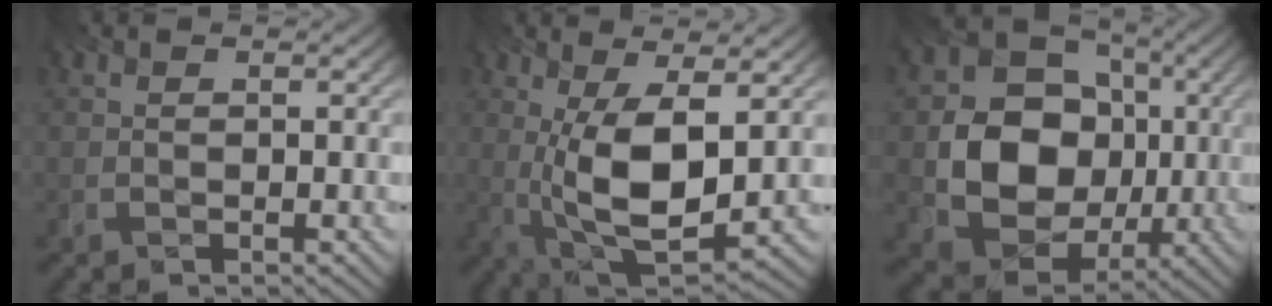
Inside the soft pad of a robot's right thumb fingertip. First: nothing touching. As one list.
[{"total": 10.6, "force": [-0.2, 4.5, 9.6], "torque": [-0.194, -0.009, -0.001]}, {"total": 13.1, "force": [-1.8, 11.1, 6.7], "torque": [-0.131, -0.025, -0.037]}]